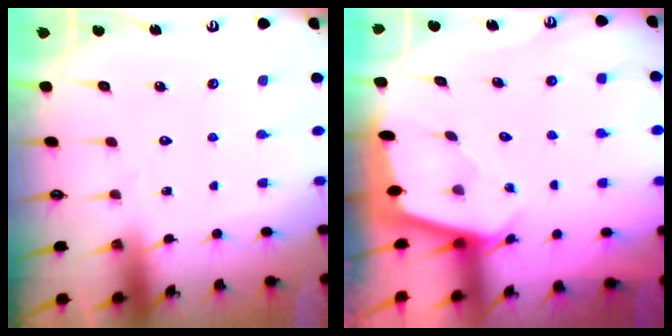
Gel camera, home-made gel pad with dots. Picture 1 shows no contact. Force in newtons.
{"total": 1.8, "press": 1.8, "slide": 0.1}